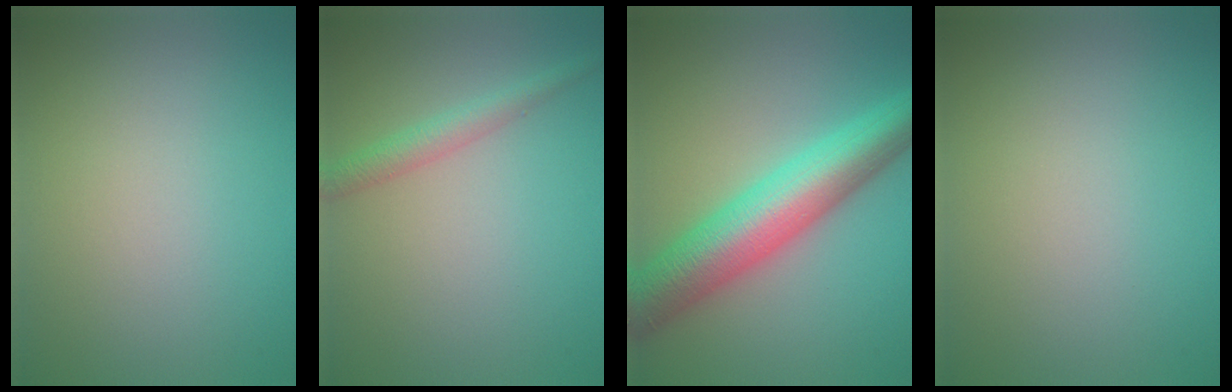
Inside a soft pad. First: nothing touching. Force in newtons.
{"total": 2.2, "press": 2.2, "slide": 0.1}
{"total": 9.3, "press": 9.3, "slide": 0.2}
{"total": 0.0}